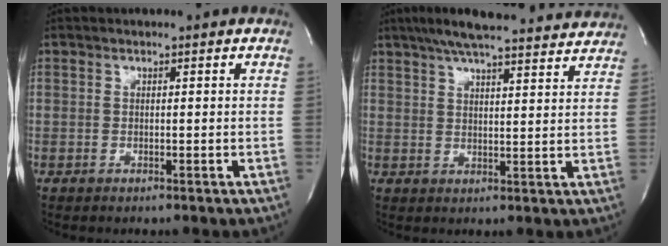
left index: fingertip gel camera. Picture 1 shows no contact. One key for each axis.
{"total": 20.2, "fx": 18.0, "fy": 2.4, "fz": 8.9, "tx": -0.141, "ty": 0.031, "tz": 0.240}